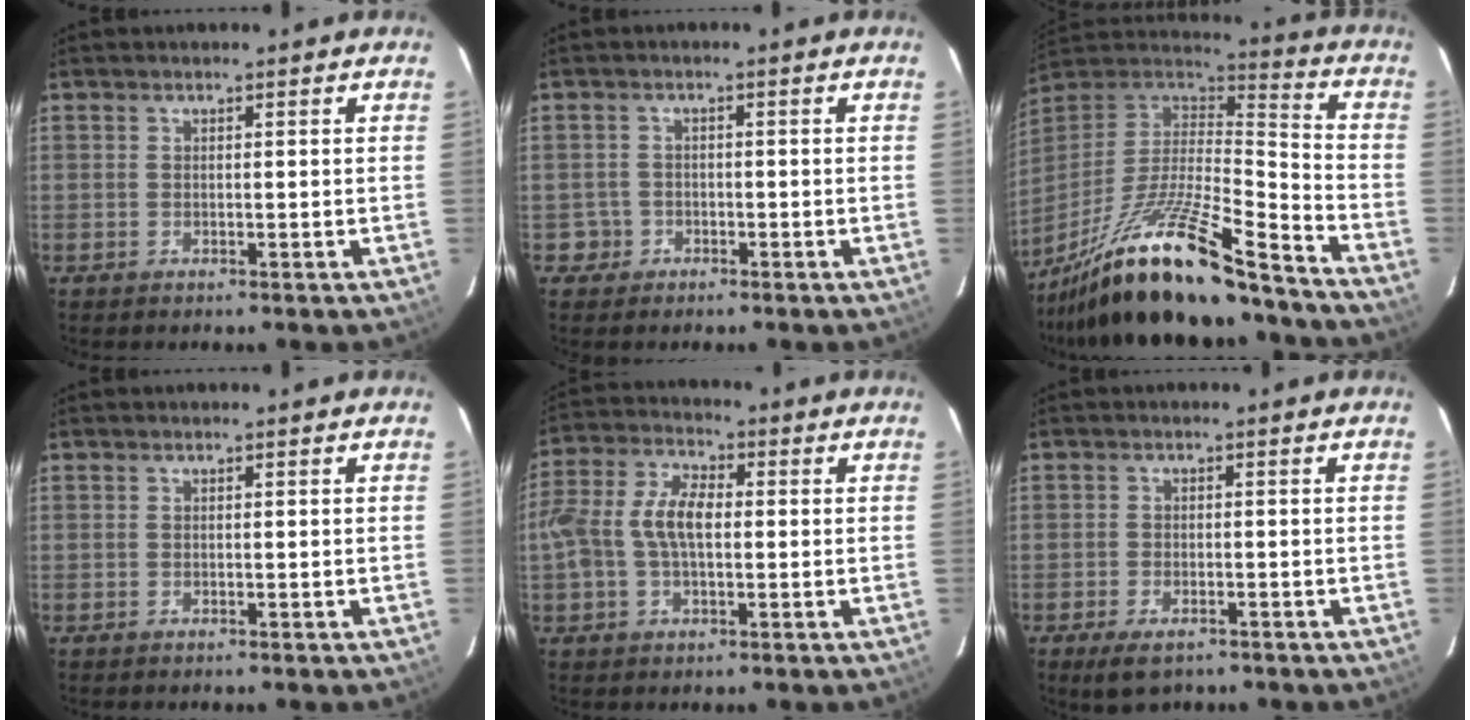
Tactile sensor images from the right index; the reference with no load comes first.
{"total": 1.2, "force": [-0.5, 1.1, -0.1], "torque": [0.001, 0.003, -0.005]}
{"total": 23.5, "force": [-17.5, 3.1, 15.3], "torque": [-0.284, -0.038, -0.303]}
{"total": 0.0}
{"total": 9.8, "force": [-0.3, 5.2, 8.3], "torque": [-0.174, 0.017, -0.007]}
{"total": 5.0, "force": [-3.4, 2.4, 2.7], "torque": [-0.063, -0.018, -0.057]}